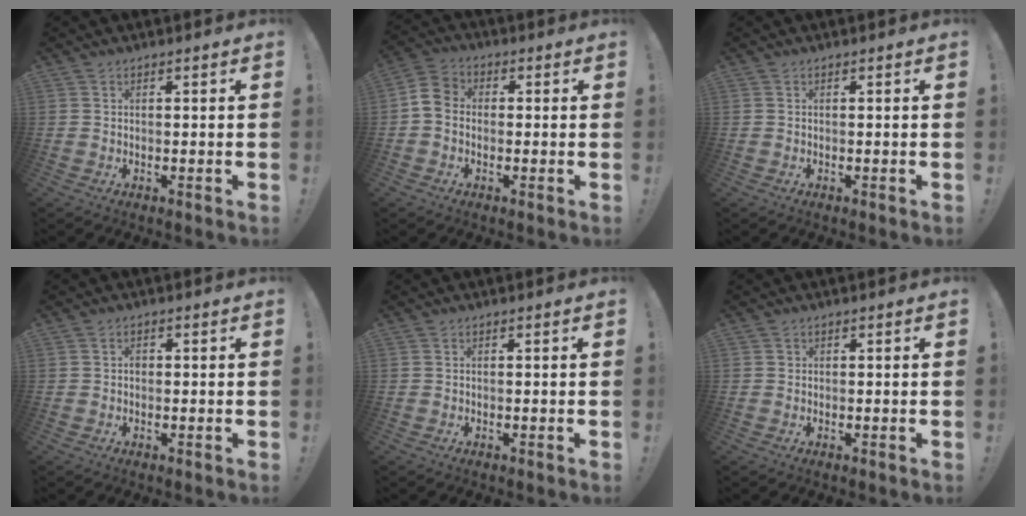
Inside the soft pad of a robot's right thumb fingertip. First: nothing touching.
{"total": 6.0, "force": [-0.9, 4.8, 3.5], "torque": [-0.066, 0.022, -0.010]}
{"total": 0.0}
{"total": 1.1, "force": [-0.4, 0.8, 0.6], "torque": [-0.017, 0.007, -0.008]}
{"total": 0.0}
{"total": 0.6, "force": [0.2, 0.6, 0.0], "torque": [0.002, 0.000, 0.003]}